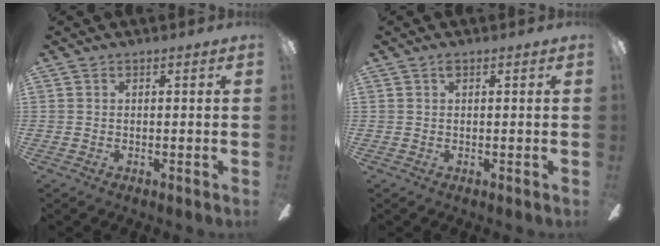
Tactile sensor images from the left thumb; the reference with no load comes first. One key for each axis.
{"total": 0.9, "fx": 0.4, "fy": 0.4, "fz": 0.7, "tx": -0.015, "ty": 0.004, "tz": 0.006}